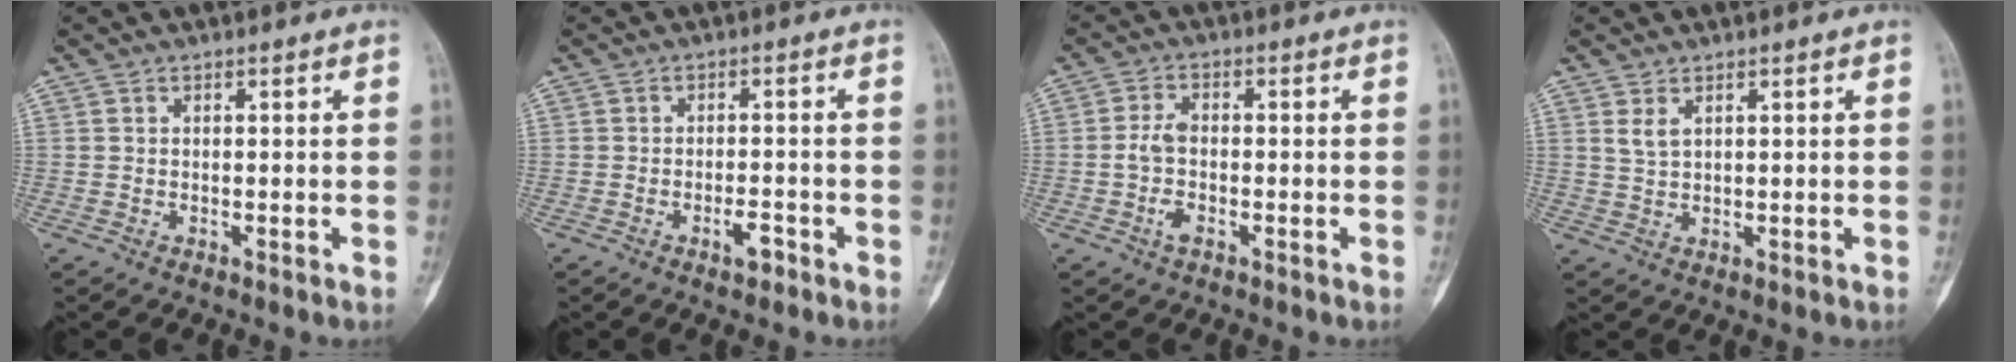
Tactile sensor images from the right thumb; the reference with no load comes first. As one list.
[{"total": 2.7, "force": [-1.6, 1.1, 1.8], "torque": [-0.026, 0.010, -0.028]}, {"total": 4.5, "force": [-1.3, 2.5, 3.5], "torque": [-0.073, 0.014, -0.030]}, {"total": 2.2, "force": [1.2, 1.1, 1.5], "torque": [-0.032, -0.003, 0.031]}]